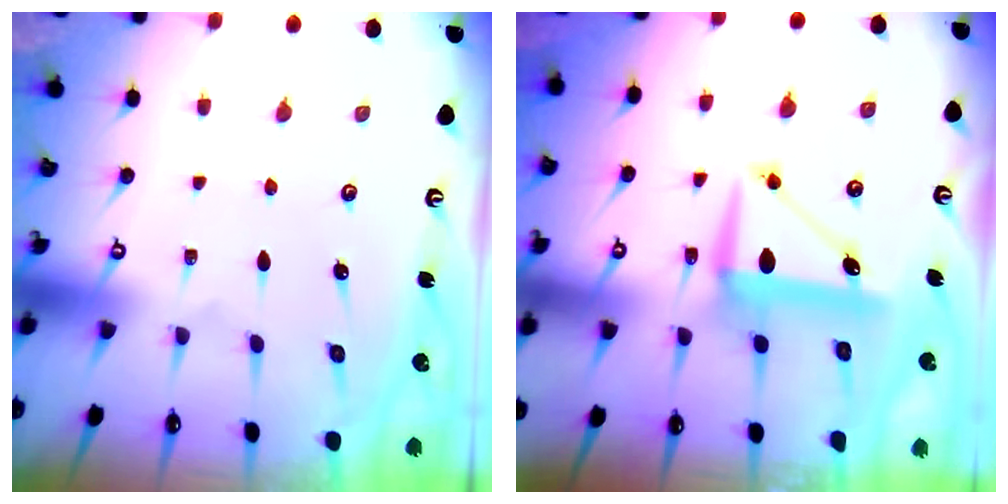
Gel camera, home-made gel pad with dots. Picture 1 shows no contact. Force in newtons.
{"total": 8.0, "press": 7.8, "slide": 1.5}